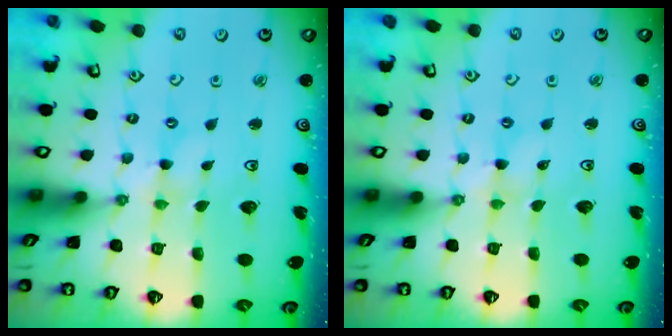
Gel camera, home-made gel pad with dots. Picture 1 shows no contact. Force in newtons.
{"total": 0.0}